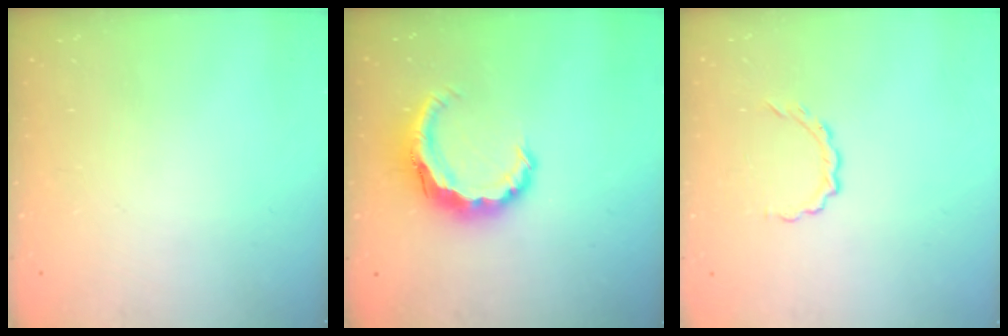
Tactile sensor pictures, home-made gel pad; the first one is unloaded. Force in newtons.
{"total": 8.6, "press": 8.5, "slide": 1.1}
{"total": 3.3, "press": 3.1, "slide": 1.1}